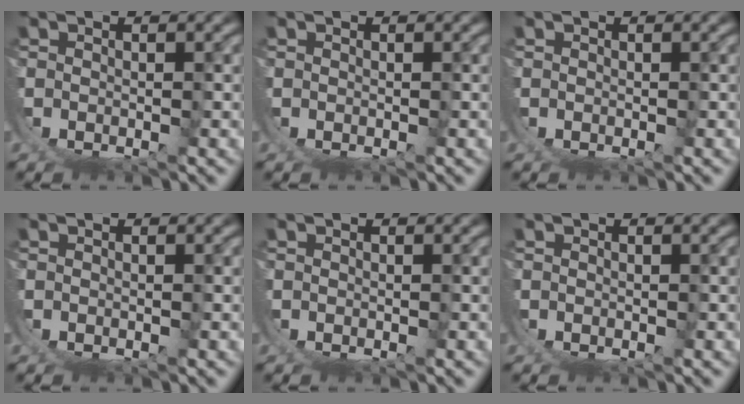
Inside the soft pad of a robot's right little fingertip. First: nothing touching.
{"total": 0.0}
{"total": 0.0}
{"total": 0.0}
{"total": 0.0}
{"total": 0.0}